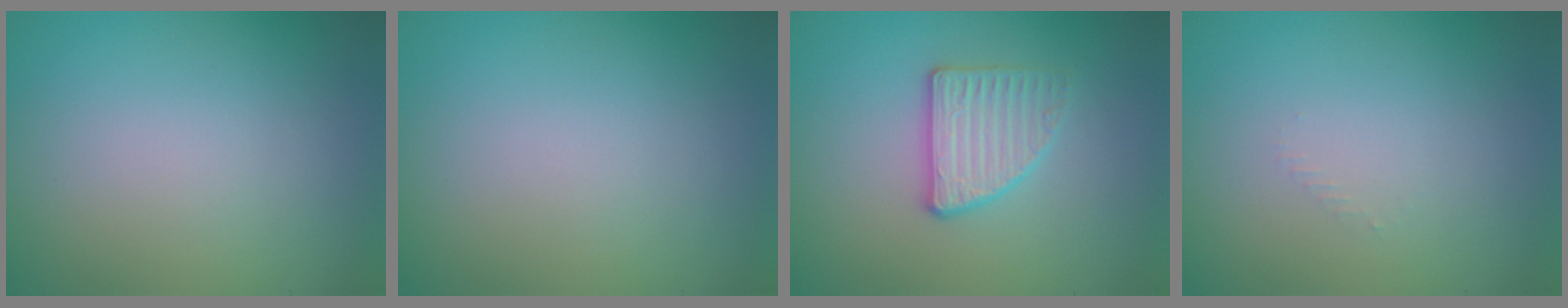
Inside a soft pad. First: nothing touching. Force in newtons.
{"total": 0.0}
{"total": 2.8, "press": 2.7, "slide": 0.7}
{"total": 0.5, "press": 0.5, "slide": 0.2}